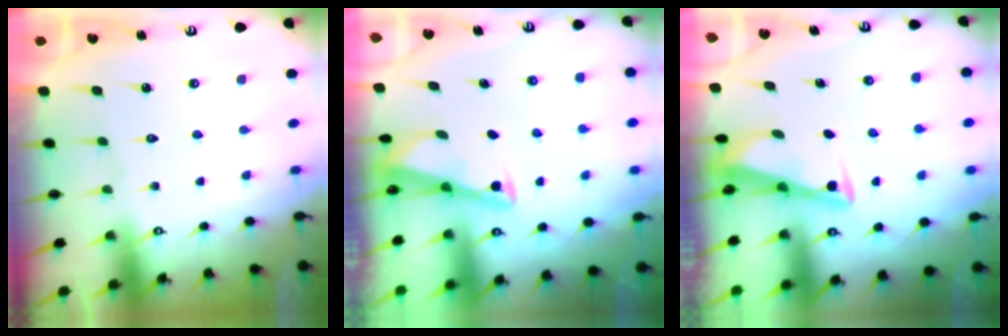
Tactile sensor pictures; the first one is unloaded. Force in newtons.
{"total": 2.8, "press": 2.8, "slide": 0.4}
{"total": 3.3, "press": 3.3, "slide": 0.4}